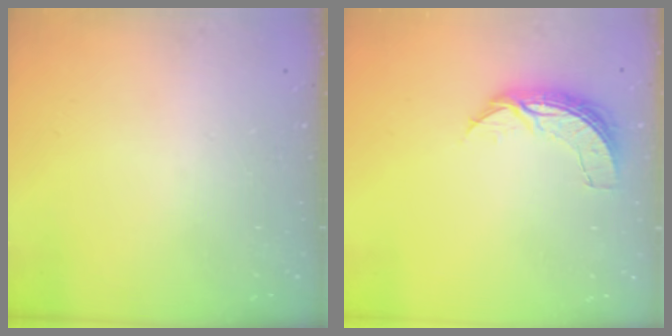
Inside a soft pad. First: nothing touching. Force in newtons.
{"total": 6.9, "press": 6.9, "slide": 0.6}